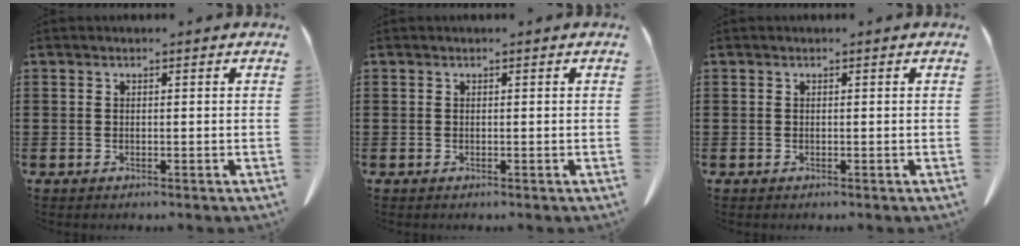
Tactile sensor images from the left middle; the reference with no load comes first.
{"total": 0.0}
{"total": 0.0}